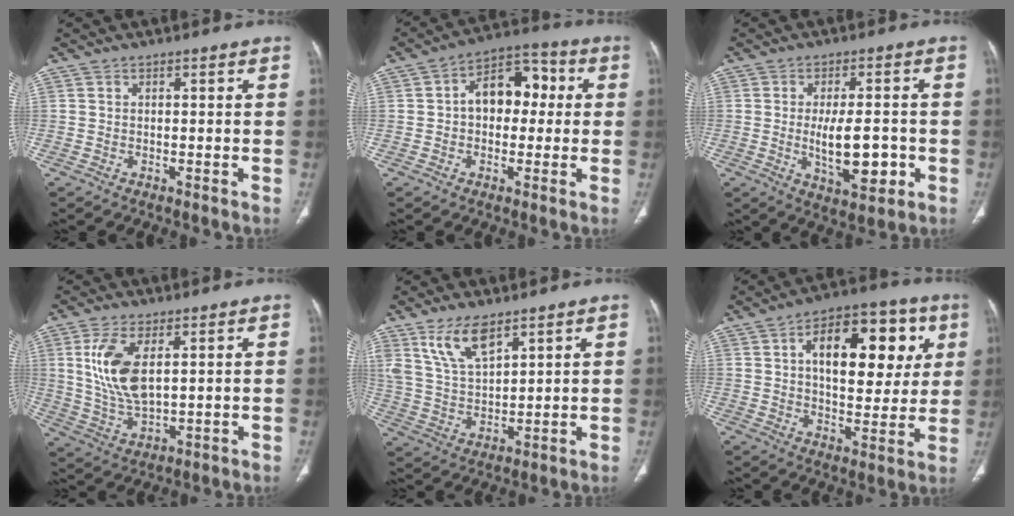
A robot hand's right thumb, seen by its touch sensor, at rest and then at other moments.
{"total": 11.0, "force": [1.0, 7.4, 8.0], "torque": [-0.086, 0.033, 0.007]}
{"total": 11.0, "force": [-2.3, 4.1, 10.0], "torque": [-0.161, 0.001, -0.029]}
{"total": 11.3, "force": [3.1, 5.3, 9.5], "torque": [-0.200, -0.016, 0.069]}
{"total": 9.8, "force": [6.3, 4.0, 6.4], "torque": [-0.119, -0.029, 0.134]}
{"total": 19.8, "force": [5.7, 10.4, 15.9], "torque": [-0.179, 0.007, 0.080]}